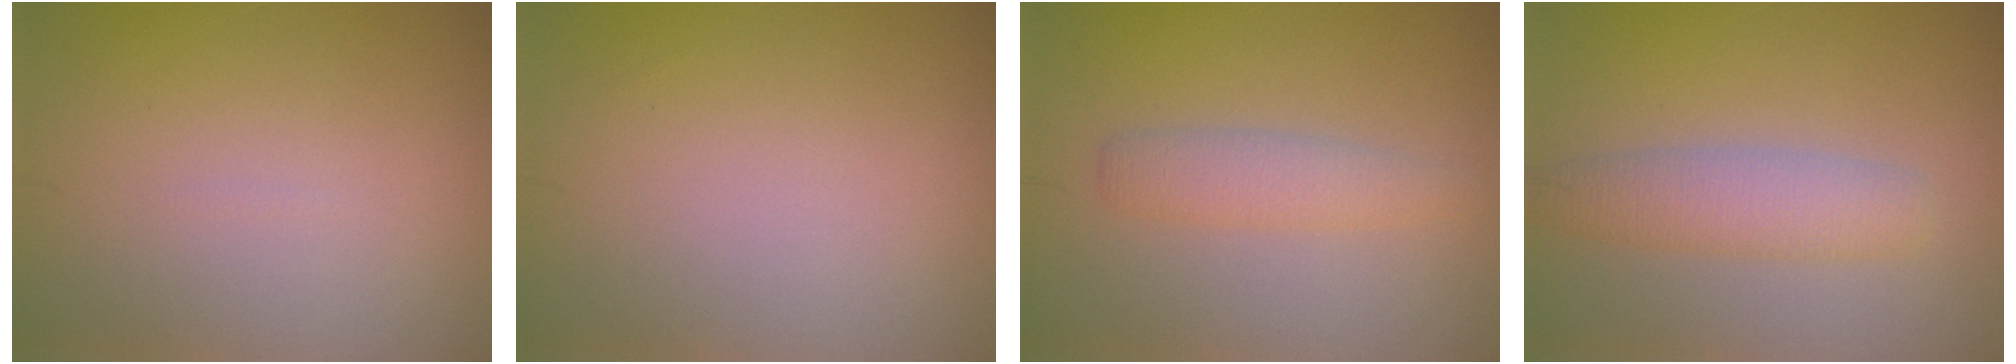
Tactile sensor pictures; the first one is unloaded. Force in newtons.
{"total": 0.0}
{"total": 2.4, "press": 2.4, "slide": 0.1}
{"total": 3.5, "press": 3.5, "slide": 0.2}